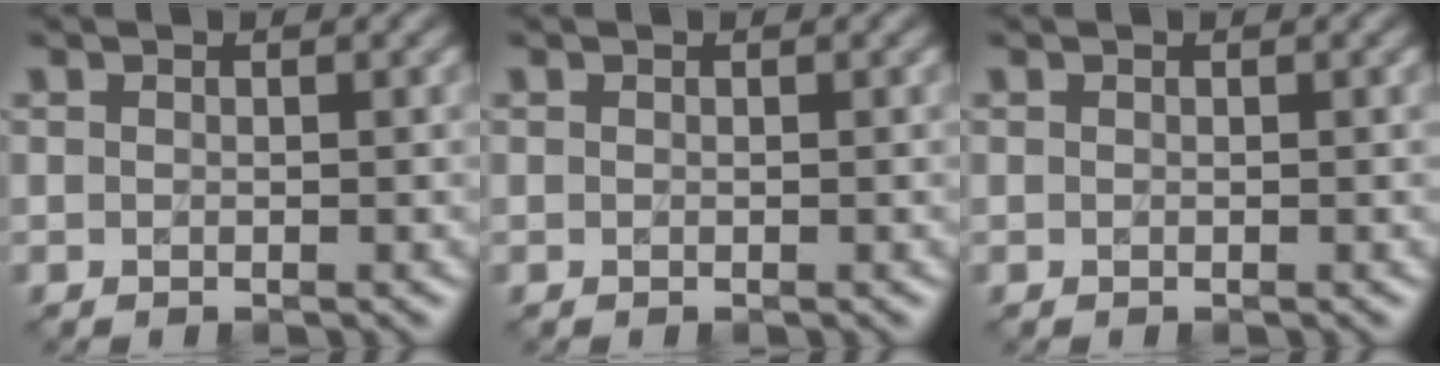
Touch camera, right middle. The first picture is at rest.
{"total": 0.0}
{"total": 0.0}